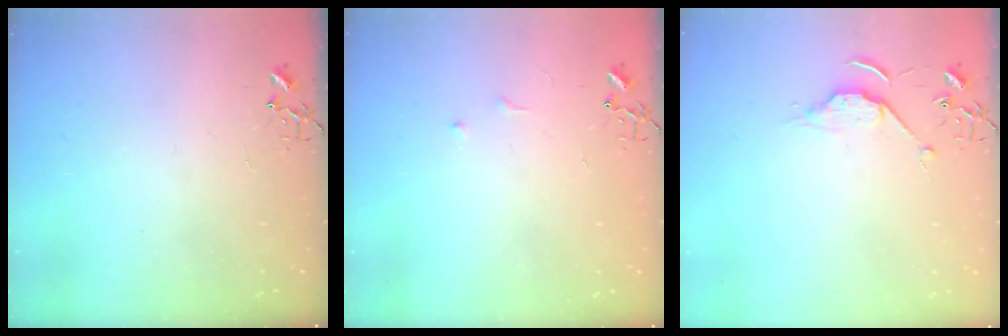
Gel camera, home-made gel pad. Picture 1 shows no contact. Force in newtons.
{"total": 6.0, "press": 6.0, "slide": 0.7}
{"total": 6.5, "press": 6.5, "slide": 0.8}